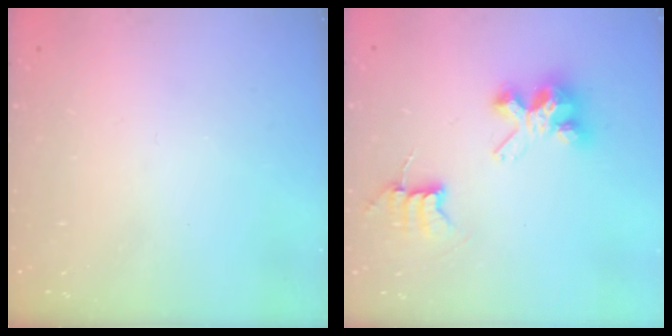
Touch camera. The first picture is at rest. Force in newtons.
{"total": 7.3, "press": 7.3, "slide": 0.6}